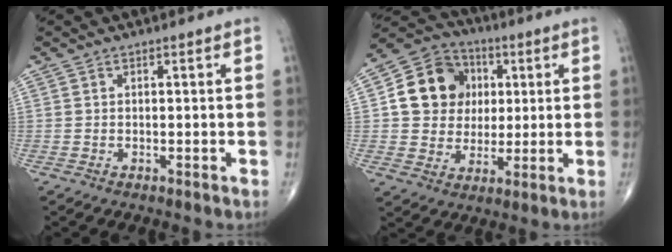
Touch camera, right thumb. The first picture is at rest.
{"total": 13.8, "force": [2.6, 12.0, 6.3], "torque": [-0.075, 0.009, 0.042]}